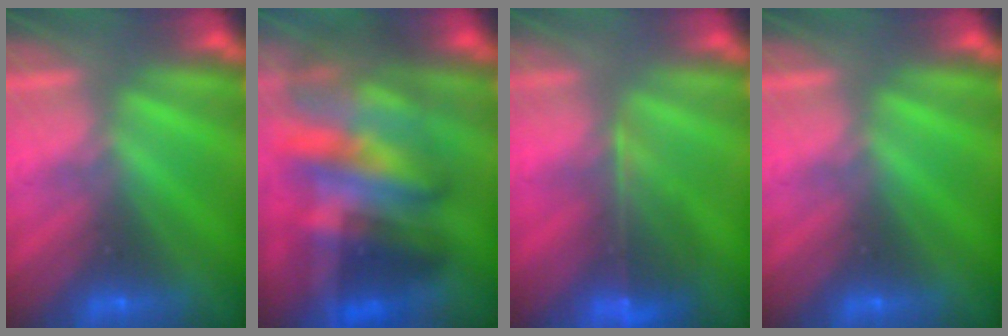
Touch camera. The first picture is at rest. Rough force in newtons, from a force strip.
{"total": 7.0}
{"total": 5.8}
{"total": 0.0}